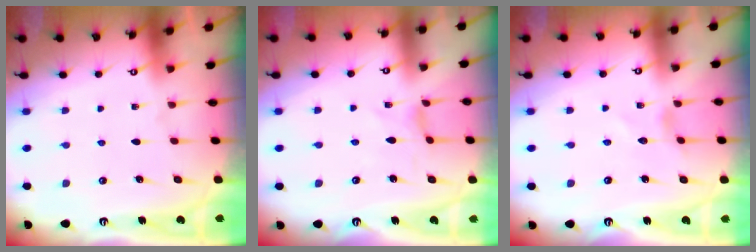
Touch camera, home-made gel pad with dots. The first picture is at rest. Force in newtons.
{"total": 0.0}
{"total": 0.0}